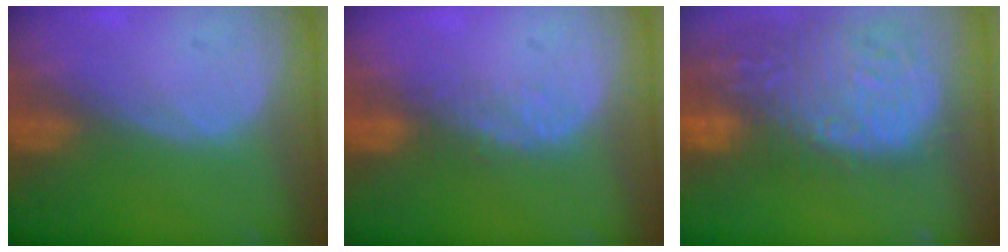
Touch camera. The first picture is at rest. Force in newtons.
{"total": 2.9, "press": 2.3, "slide": 1.8}
{"total": 15.7, "press": 12.9, "slide": 9.0}